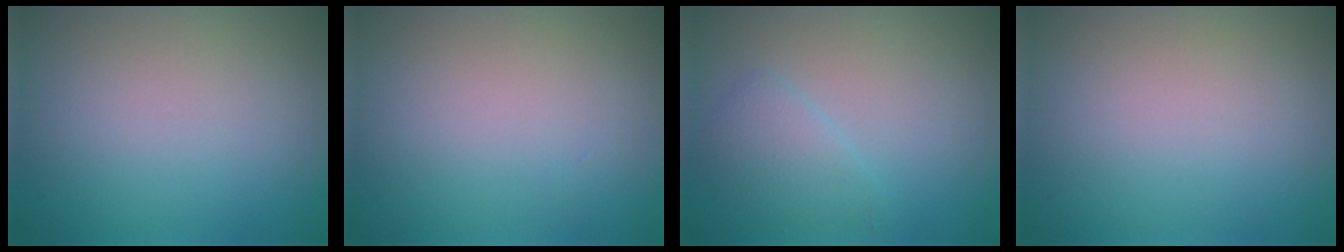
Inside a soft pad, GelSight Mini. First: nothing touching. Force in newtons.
{"total": 0.0}
{"total": 2.0, "press": 2.0, "slide": 0.1}
{"total": 0.0}